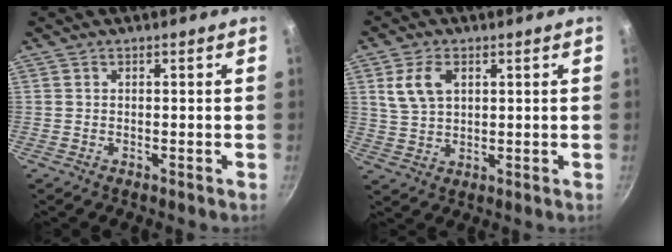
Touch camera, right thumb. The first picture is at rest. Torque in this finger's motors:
{"motor_torque": [-0.03, 0.08, 0.34, -0.24, 0.15]}